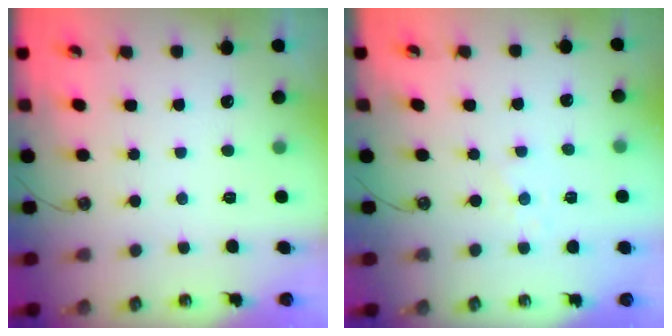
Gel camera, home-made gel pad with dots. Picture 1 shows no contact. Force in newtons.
{"total": 2.8, "press": 2.8, "slide": 0.3}